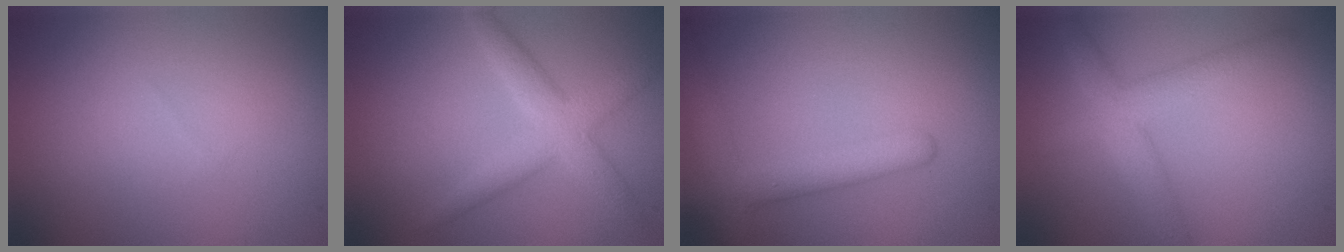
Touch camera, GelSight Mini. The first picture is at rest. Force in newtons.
{"total": 3.7, "press": 3.7, "slide": 0.1}
{"total": 4.1, "press": 4.1, "slide": 0.4}
{"total": 3.9, "press": 3.9, "slide": 0.1}